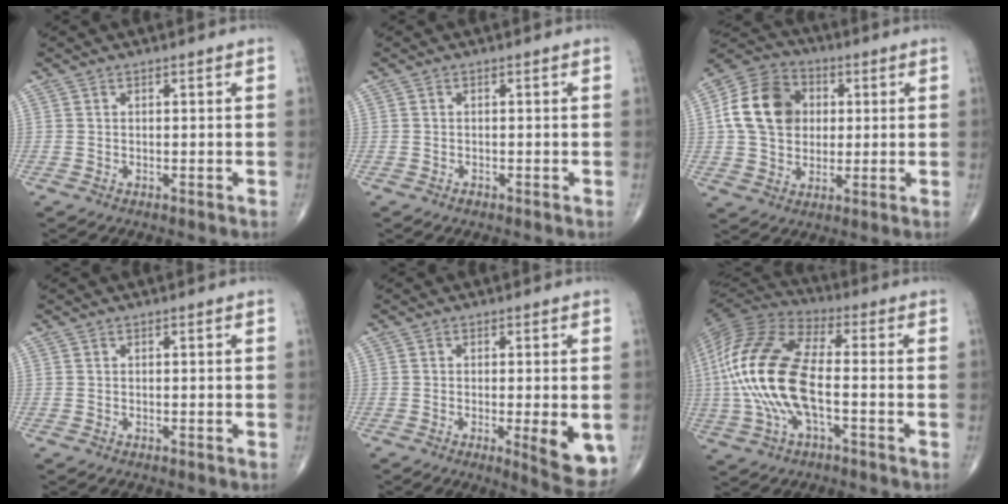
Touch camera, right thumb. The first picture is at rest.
{"total": 0.7, "force": [-0.5, 0.4, 0.2], "torque": [-0.001, 0.001, -0.009]}
{"total": 14.6, "force": [2.1, 11.5, 8.7], "torque": [-0.140, 0.013, 0.031]}
{"total": 0.0}
{"total": 8.3, "force": [-1.8, 2.2, 7.8], "torque": [-0.098, -0.019, -0.021]}
{"total": 20.3, "force": [-2.3, 8.8, 18.2], "torque": [-0.398, 0.024, -0.046]}